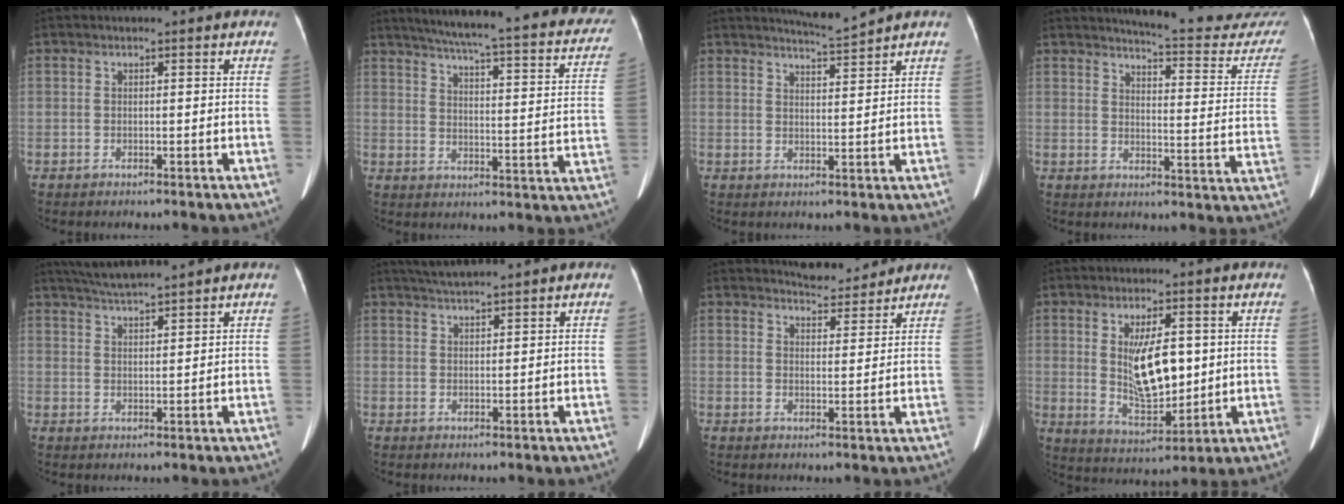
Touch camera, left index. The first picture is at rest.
{"total": 28.3, "force": [23.8, 4.0, 14.8], "torque": [-0.210, -0.037, 0.278]}
{"total": 3.9, "force": [3.6, -1.3, 0.3], "torque": [-0.011, -0.013, 0.063]}
{"total": 20.2, "force": [19.5, 1.1, 5.4], "torque": [-0.061, -0.115, 0.212]}
{"total": 6.3, "force": [5.8, -0.9, 2.4], "torque": [-0.048, 0.018, 0.106]}
{"total": 3.9, "force": [3.6, -0.6, 1.4], "torque": [-0.027, 0.018, 0.069]}
{"total": 5.3, "force": [5.2, 0.9, 0.4], "torque": [-0.011, 0.003, 0.073]}
{"total": 10.1, "force": [1.2, 3.6, 9.4], "torque": [-0.175, -0.006, 0.032]}